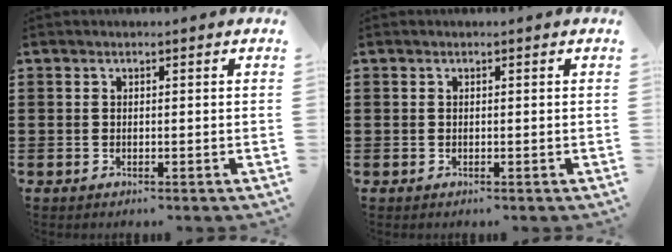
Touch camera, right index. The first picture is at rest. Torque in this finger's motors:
{"motor_torque": [-0.34, 0.52, -0.01, 0.00]}